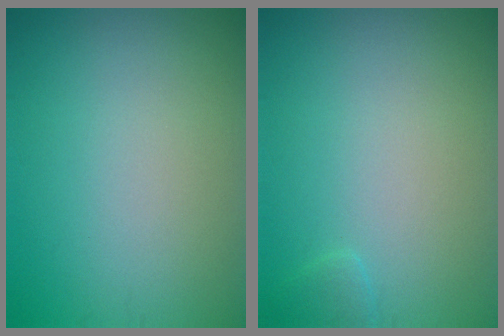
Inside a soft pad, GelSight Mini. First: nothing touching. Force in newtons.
{"total": 0.7, "press": 0.7, "slide": 0.1}